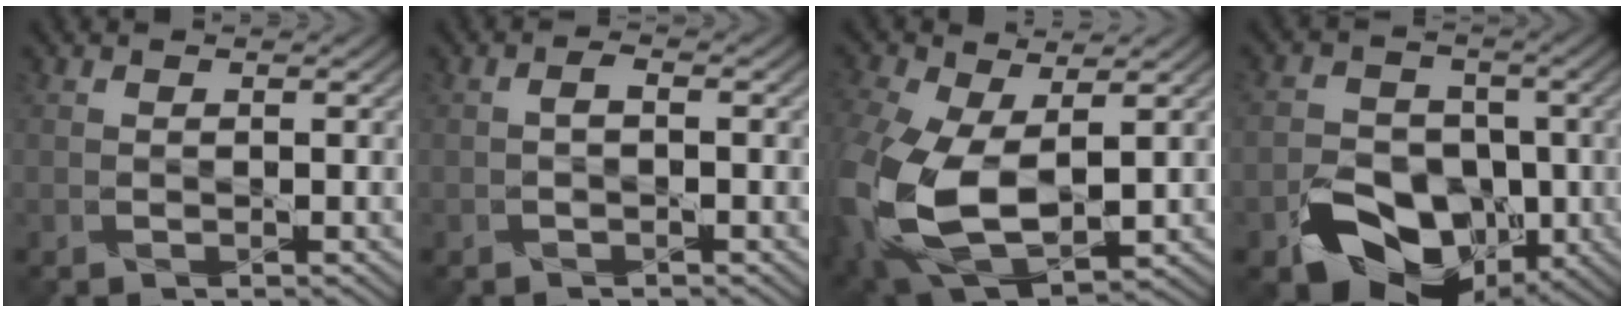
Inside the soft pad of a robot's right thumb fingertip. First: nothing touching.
{"total": 0.9, "force": [-0.5, 0.2, 0.8], "torque": [-0.017, 0.004, -0.009]}
{"total": 15.8, "force": [-1.1, 10.0, 12.3], "torque": [-0.330, -0.046, 0.006]}
{"total": 11.4, "force": [-4.8, 8.0, 6.5], "torque": [-0.105, -0.029, -0.090]}